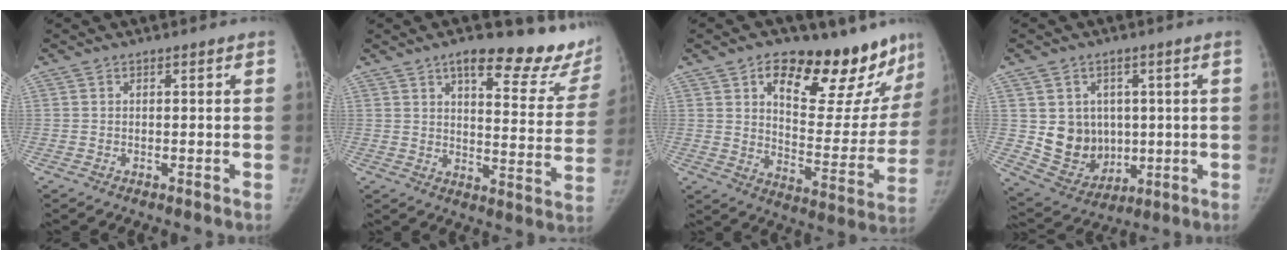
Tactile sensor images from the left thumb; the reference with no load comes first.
{"total": 20.6, "force": [15.6, 6.5, 11.7], "torque": [-0.103, -0.093, 0.187]}
{"total": 24.2, "force": [15.1, 10.3, 15.9], "torque": [-0.162, -0.070, 0.219]}
{"total": 11.0, "force": [1.0, 9.5, 5.4], "torque": [-0.047, -0.013, 0.046]}